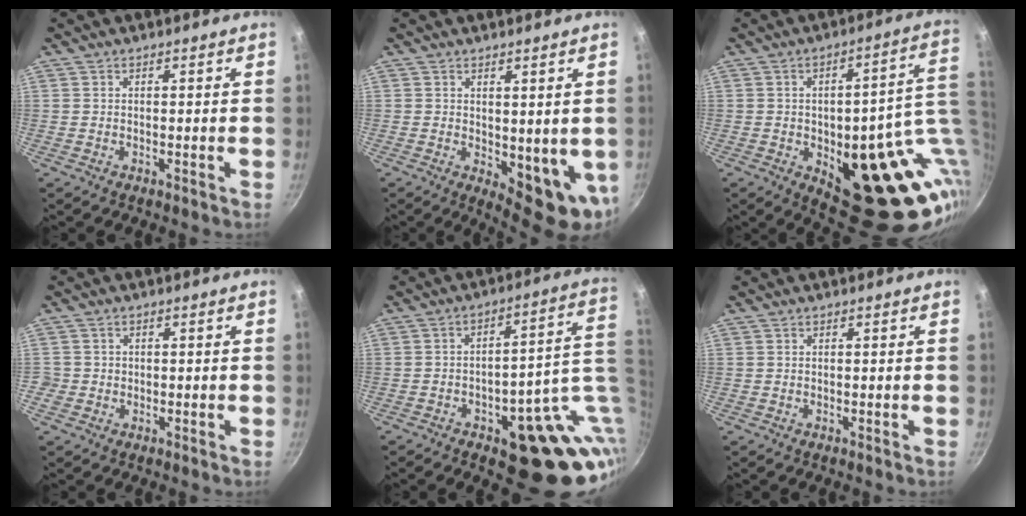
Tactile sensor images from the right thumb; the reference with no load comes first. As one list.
[{"total": 10.3, "force": [-1.8, 4.1, 9.3], "torque": [-0.097, -0.023, -0.010]}, {"total": 28.3, "force": [-4.4, 11.0, 25.7], "torque": [-0.247, 0.016, -0.035]}, {"total": 2.3, "force": [-0.3, 2.3, 0.1], "torque": [0.015, 0.008, -0.004]}, {"total": 22.0, "force": [-5.9, 8.5, 19.5], "torque": [-0.169, 0.045, -0.062]}, {"total": 0.0}]